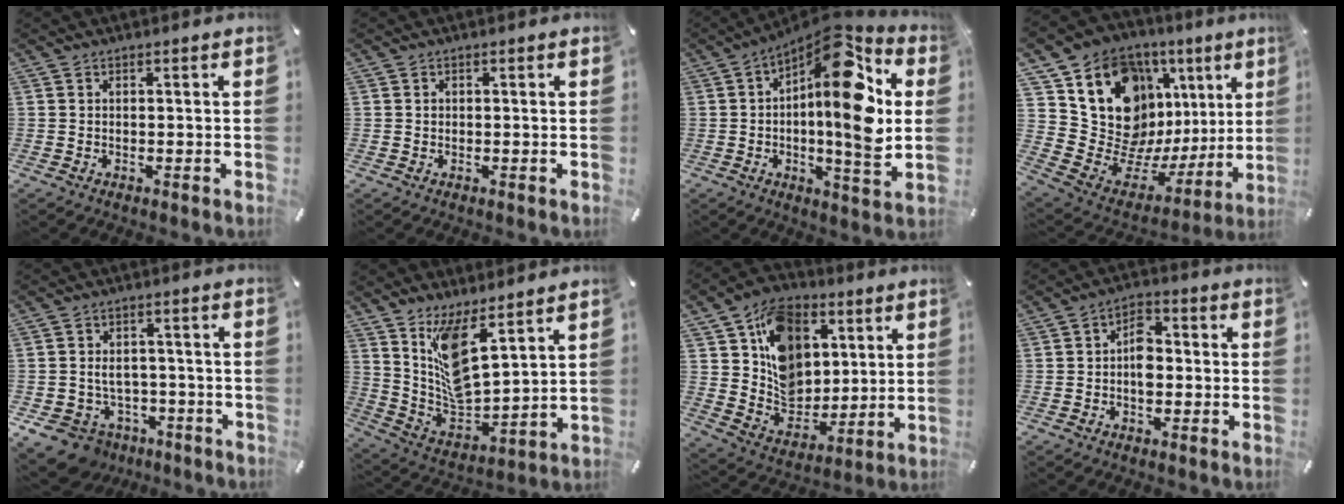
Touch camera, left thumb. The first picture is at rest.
{"total": 0.5, "force": [0.1, 0.5, 0.1], "torque": [-0.001, 0.005, 0.000]}
{"total": 19.9, "force": [4.8, 6.4, 18.3], "torque": [-0.268, -0.038, 0.068]}
{"total": 16.8, "force": [6.2, 13.8, 7.3], "torque": [-0.087, -0.082, 0.135]}
{"total": 9.0, "force": [-3.8, 7.5, 3.2], "torque": [-0.080, 0.026, -0.062]}
{"total": 11.4, "force": [7.5, 4.6, 7.2], "torque": [-0.142, -0.063, 0.141]}
{"total": 15.1, "force": [4.9, 12.4, 7.0], "torque": [-0.114, -0.022, 0.099]}
{"total": 5.9, "force": [-1.1, 3.8, 4.3], "torque": [-0.060, 0.010, -0.021]}